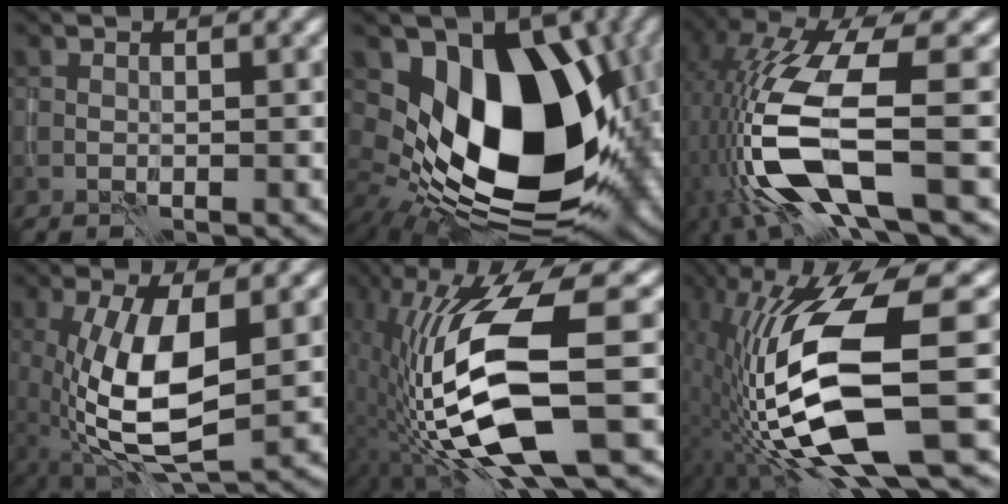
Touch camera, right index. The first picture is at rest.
{"total": 16.2, "force": [0.0, 9.7, 13.0], "torque": [-0.178, -0.012, -0.011]}
{"total": 12.0, "force": [-4.1, 3.7, 10.6], "torque": [-0.231, -0.007, -0.076]}
{"total": 9.5, "force": [-0.9, 3.9, 8.6], "torque": [-0.182, -0.009, -0.018]}
{"total": 12.3, "force": [-3.4, 2.7, 11.5], "torque": [-0.232, -0.001, -0.059]}
{"total": 13.5, "force": [-2.8, 3.1, 12.8], "torque": [-0.261, -0.004, -0.044]}